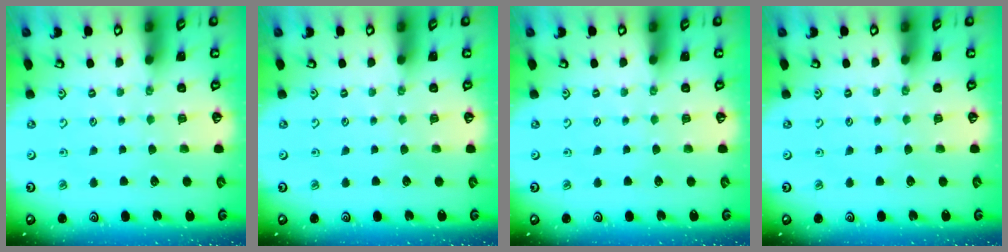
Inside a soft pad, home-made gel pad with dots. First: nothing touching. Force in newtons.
{"total": 0.0}
{"total": 0.0}
{"total": 0.0}